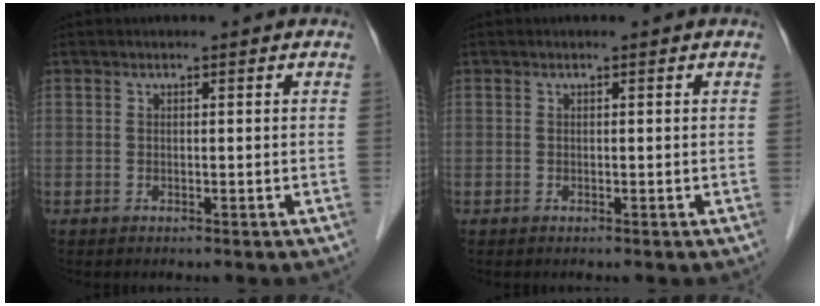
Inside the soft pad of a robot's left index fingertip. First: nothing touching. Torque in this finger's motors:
{"motor_torque": [0.00, 0.00, 0.00, 0.00]}